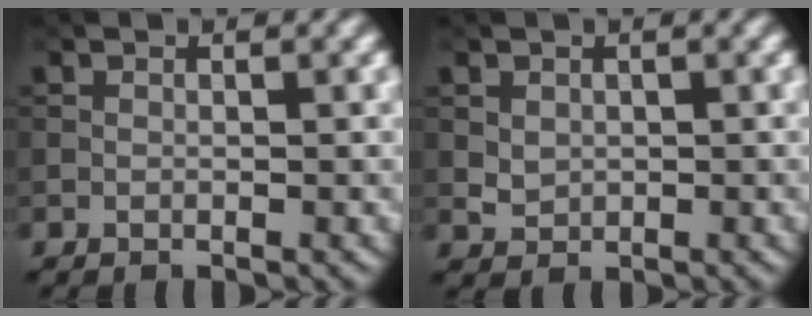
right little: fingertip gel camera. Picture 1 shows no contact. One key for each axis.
{"total": 1.1, "fx": 0.2, "fy": 1.0, "fz": 0.5, "tx": -0.012, "ty": -0.002, "tz": 0.007}